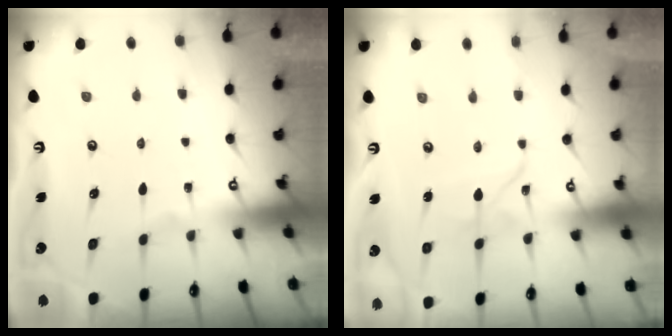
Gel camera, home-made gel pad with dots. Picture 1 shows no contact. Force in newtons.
{"total": 2.7, "press": 2.7, "slide": 0.2}